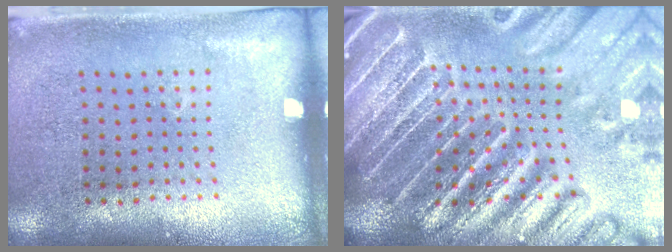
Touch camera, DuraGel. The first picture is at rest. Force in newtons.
{"total": 5.5, "press": 4.8, "slide": 2.7}